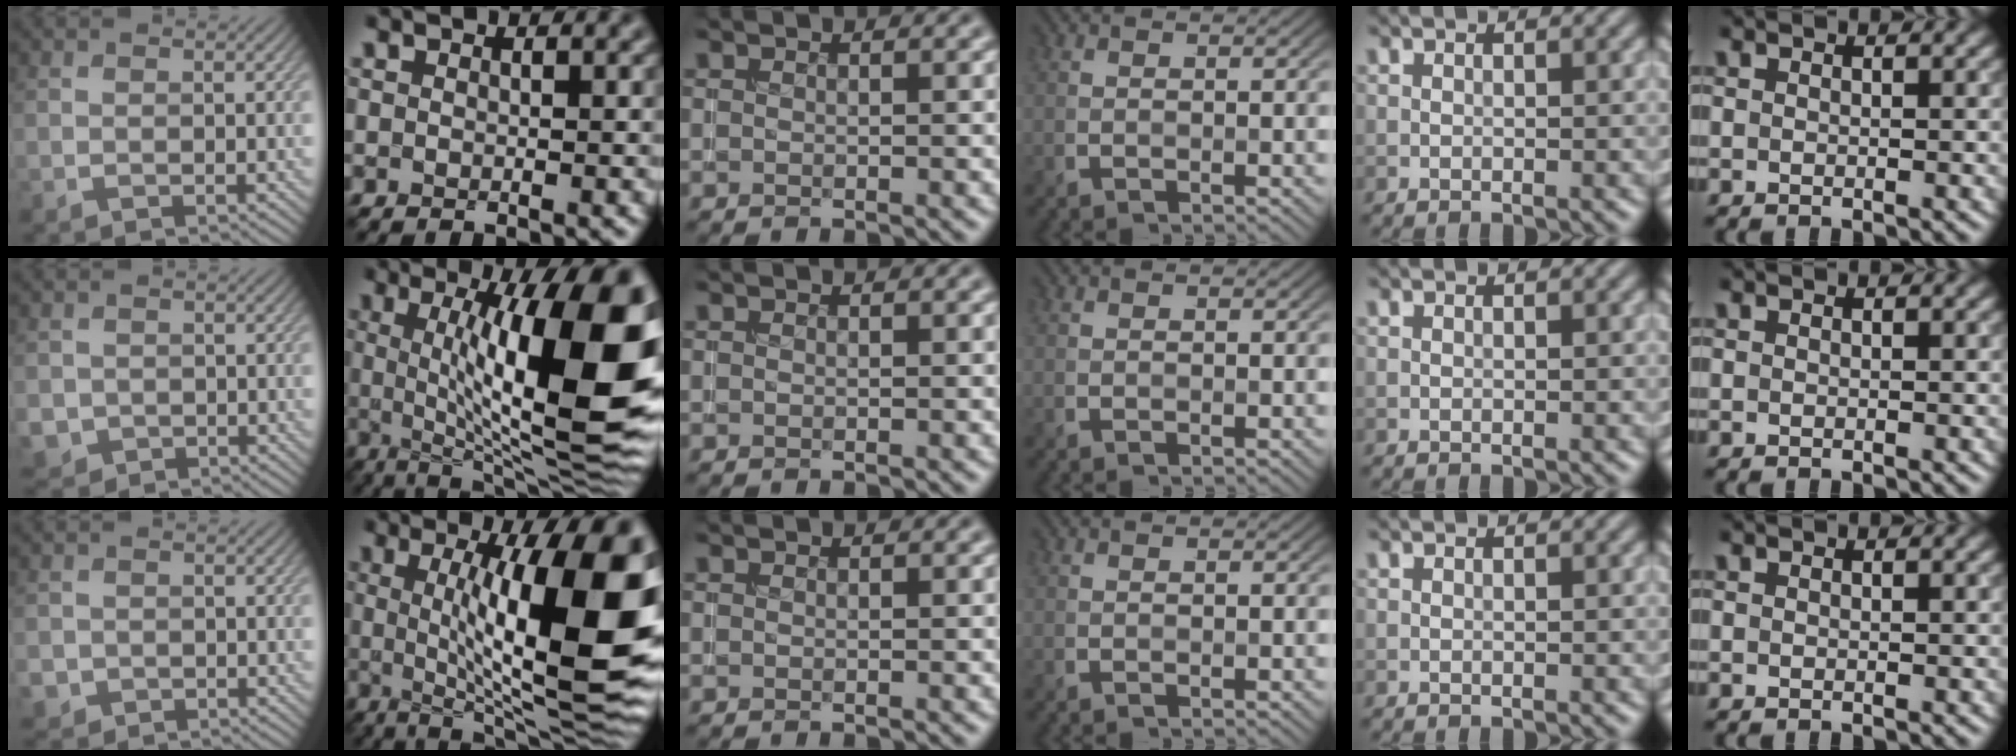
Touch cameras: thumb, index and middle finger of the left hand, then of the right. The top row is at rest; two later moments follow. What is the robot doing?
{"motion": "insert", "object": "coin"}